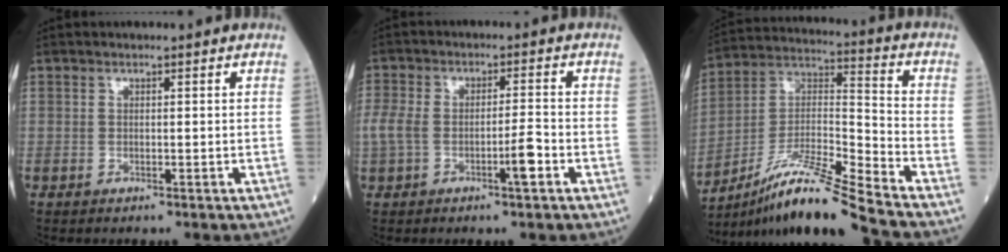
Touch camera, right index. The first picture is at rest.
{"total": 6.0, "force": [-2.0, 1.5, 5.5], "torque": [-0.132, 0.016, -0.033]}
{"total": 15.4, "force": [-12.9, -1.7, 8.2], "torque": [-0.158, 0.008, -0.233]}